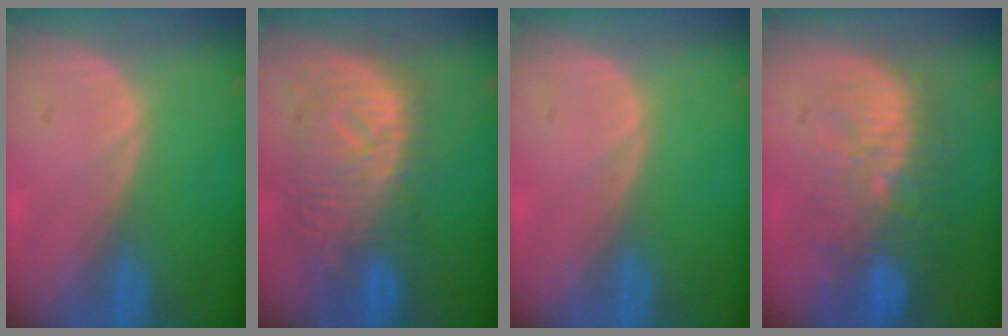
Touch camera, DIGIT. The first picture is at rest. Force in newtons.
{"total": 10.9, "press": 9.8, "slide": 4.8}
{"total": 0.0}
{"total": 11.3, "press": 9.9, "slide": 5.3}